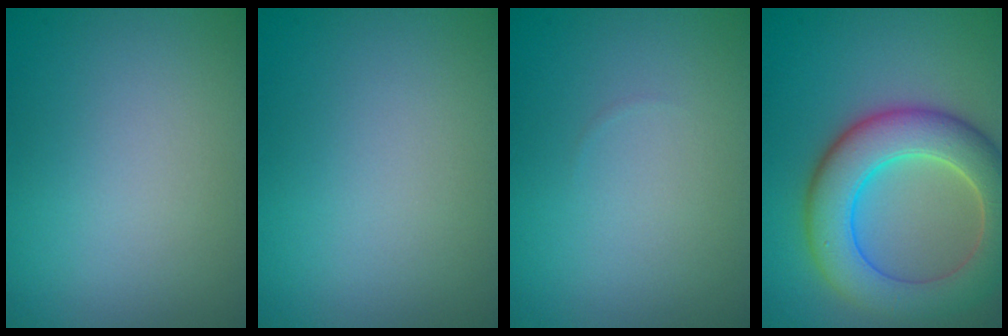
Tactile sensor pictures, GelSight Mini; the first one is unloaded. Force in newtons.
{"total": 0.0}
{"total": 0.0}
{"total": 8.5, "press": 8.5, "slide": 0.4}